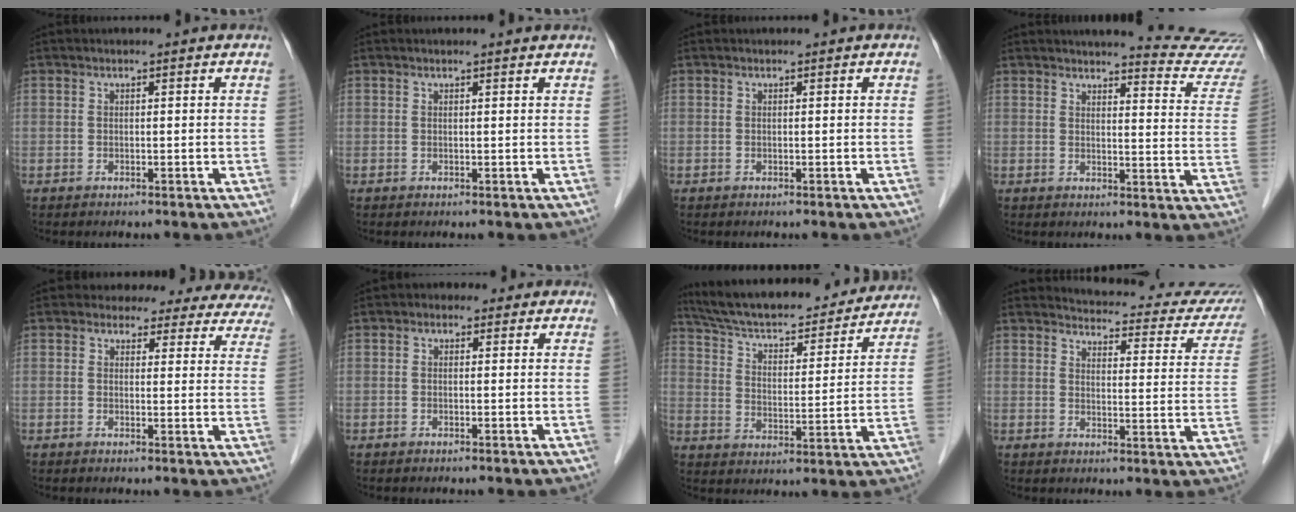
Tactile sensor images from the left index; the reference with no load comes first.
{"total": 1.3, "force": [1.2, -0.1, 0.5], "torque": [-0.014, 0.005, 0.014]}
{"total": 0.0}
{"total": 15.0, "force": [14.6, -0.4, 3.5], "torque": [-0.032, -0.103, 0.142]}
{"total": 15.6, "force": [14.2, 5.9, 2.7], "torque": [-0.001, -0.026, 0.128]}
{"total": 1.8, "force": [0.6, 1.5, 0.8], "torque": [-0.010, 0.016, -0.001]}
{"total": 25.6, "force": [23.0, 5.9, 9.6], "torque": [-0.157, -0.001, 0.315]}
{"total": 18.9, "force": [18.1, 3.6, 4.1], "torque": [-0.023, -0.068, 0.179]}